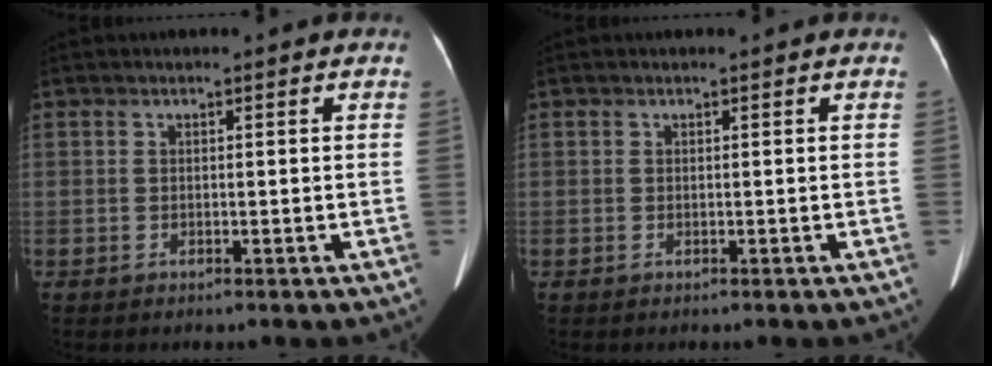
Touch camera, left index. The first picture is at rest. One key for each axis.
{"total": 0.0}